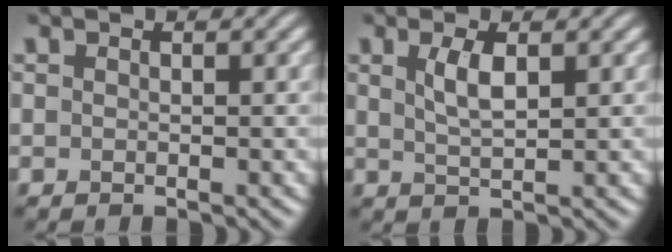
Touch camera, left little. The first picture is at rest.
{"total": 2.4, "force": [0.9, 0.8, 2.1], "torque": [-0.043, 0.000, 0.019]}